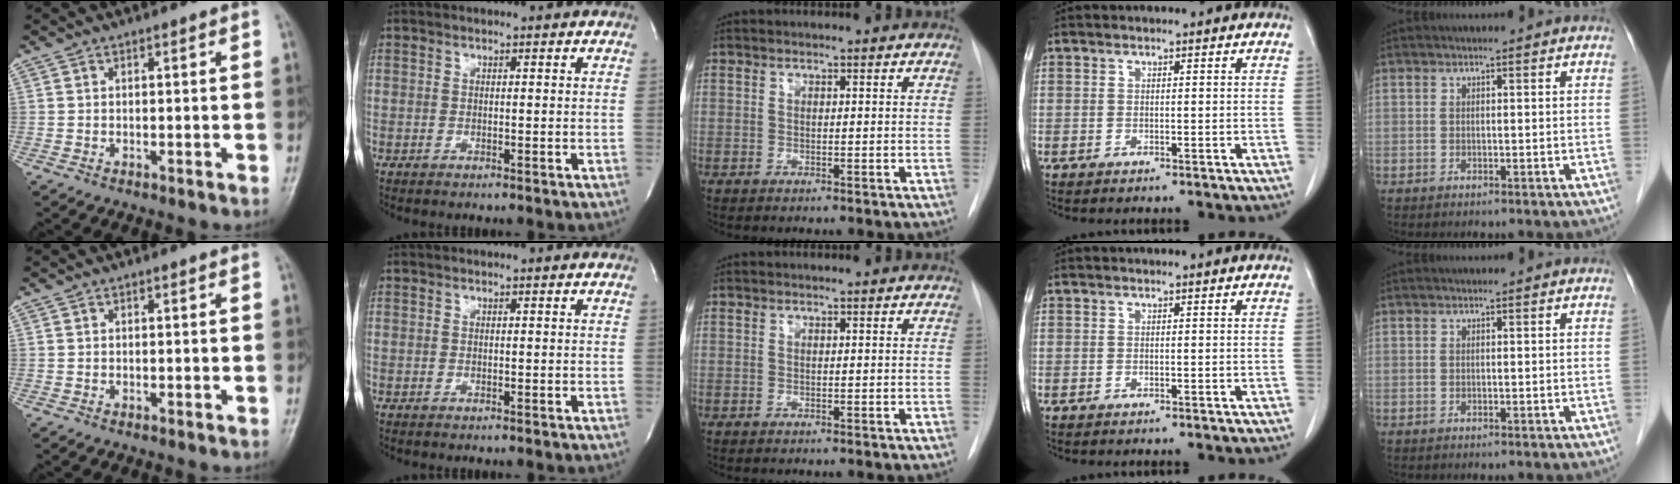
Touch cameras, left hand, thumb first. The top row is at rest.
{}